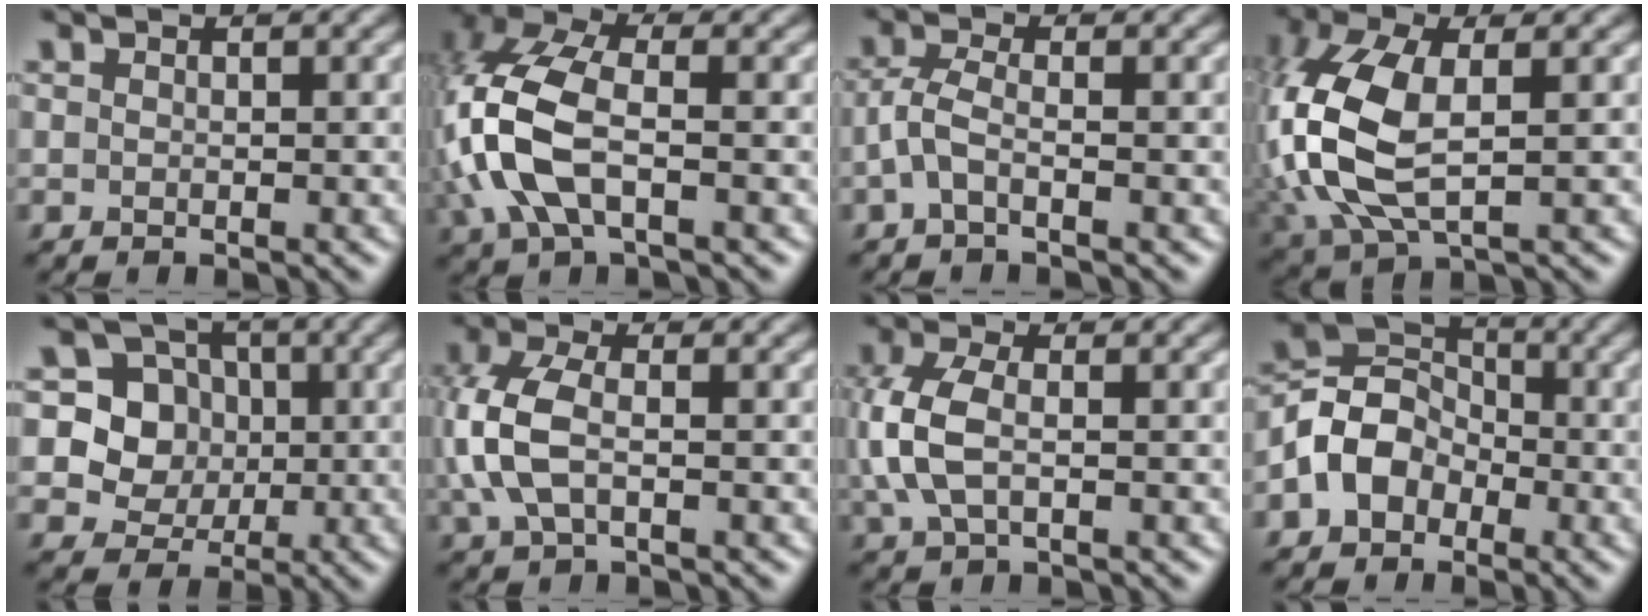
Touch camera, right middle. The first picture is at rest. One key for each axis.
{"total": 8.3, "fx": -1.6, "fy": 4.3, "fz": 6.9, "tx": -0.172, "ty": 0.014, "tz": -0.044}
{"total": 2.3, "fx": -0.8, "fy": 0.8, "fz": 2.0, "tx": -0.051, "ty": 0.001, "tz": -0.021}
{"total": 10.1, "fx": 0.1, "fy": 5.4, "fz": 8.6, "tx": -0.222, "ty": 0.002, "tz": 0.002}
{"total": 6.3, "fx": 1.2, "fy": 5.9, "fz": 1.9, "tx": -0.028, "ty": 0.015, "tz": 0.022}
{"total": 5.2, "fx": 0.2, "fy": 3.0, "fz": 4.2, "tx": -0.109, "ty": 0.009, "tz": -0.001}
{"total": 4.6, "fx": 0.4, "fy": 2.6, "fz": 3.7, "tx": -0.096, "ty": 0.006, "tz": 0.005}
{"total": 5.1, "fx": -1.9, "fy": 3.9, "fz": 2.6, "tx": -0.042, "ty": 0.010, "tz": -0.046}